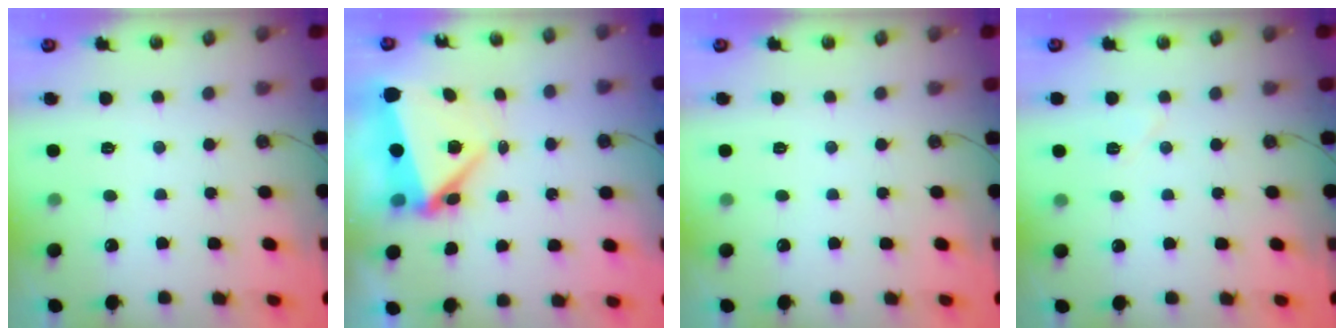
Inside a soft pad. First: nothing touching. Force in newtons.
{"total": 7.2, "press": 7.0, "slide": 1.8}
{"total": 0.0}
{"total": 4.8, "press": 4.3, "slide": 2.1}